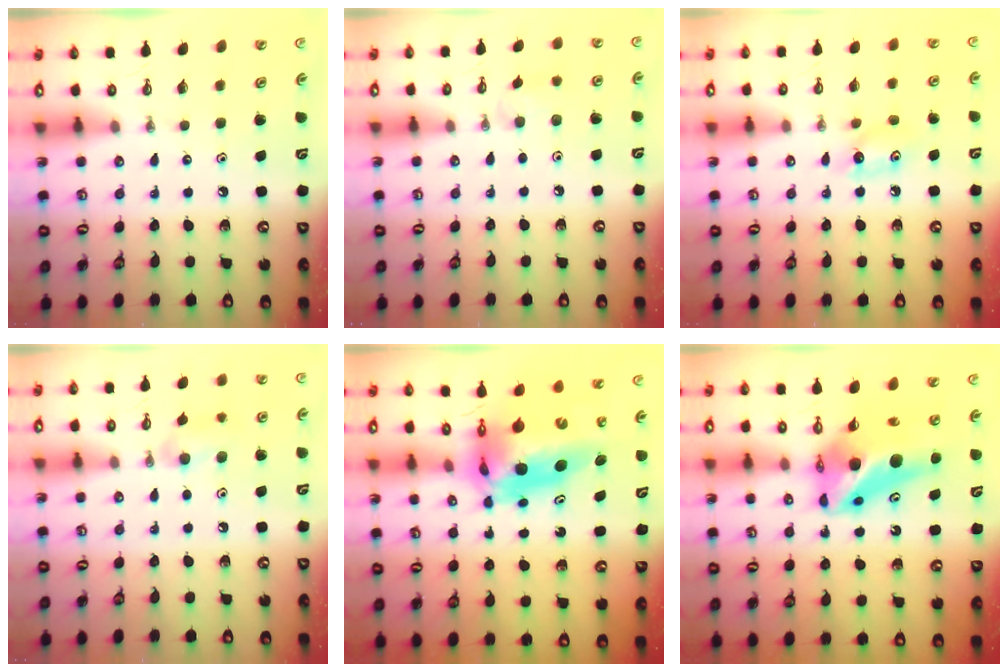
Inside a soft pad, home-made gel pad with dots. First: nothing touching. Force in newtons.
{"total": 6.5, "press": 6.1, "slide": 2.2}
{"total": 6.1, "press": 6.0, "slide": 0.8}
{"total": 9.0, "press": 6.3, "slide": 6.5}
{"total": 11.1, "press": 11.1, "slide": 0.9}
{"total": 13.2, "press": 13.1, "slide": 1.1}